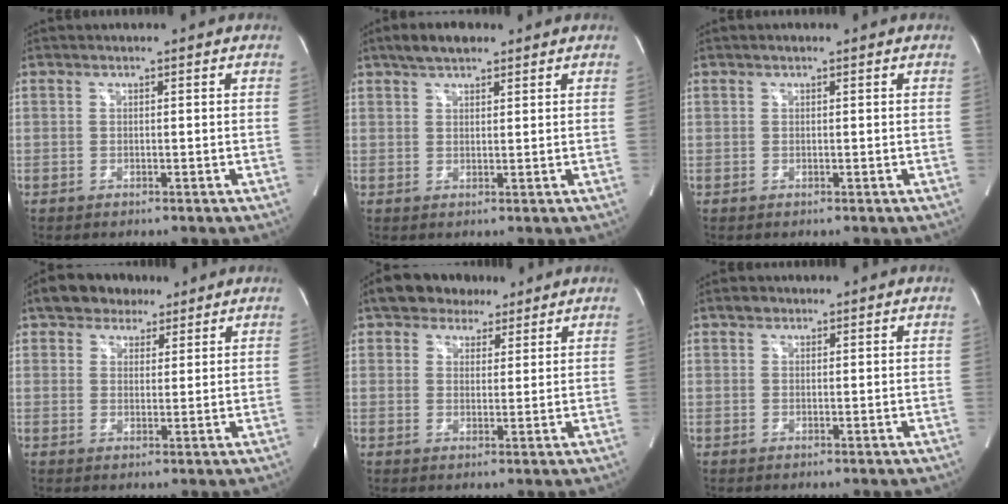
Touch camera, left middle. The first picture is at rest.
{"total": 4.3, "force": [3.2, 1.7, 2.3], "torque": [-0.050, 0.015, 0.058]}
{"total": 0.5, "force": [0.4, 0.2, 0.3], "torque": [-0.009, 0.005, 0.006]}
{"total": 5.9, "force": [4.2, 3.6, 1.8], "torque": [-0.029, 0.020, 0.073]}
{"total": 6.5, "force": [4.8, 3.9, 2.0], "torque": [-0.028, 0.023, 0.081]}
{"total": 1.3, "force": [0.8, 0.9, 0.3], "torque": [-0.005, 0.007, 0.012]}